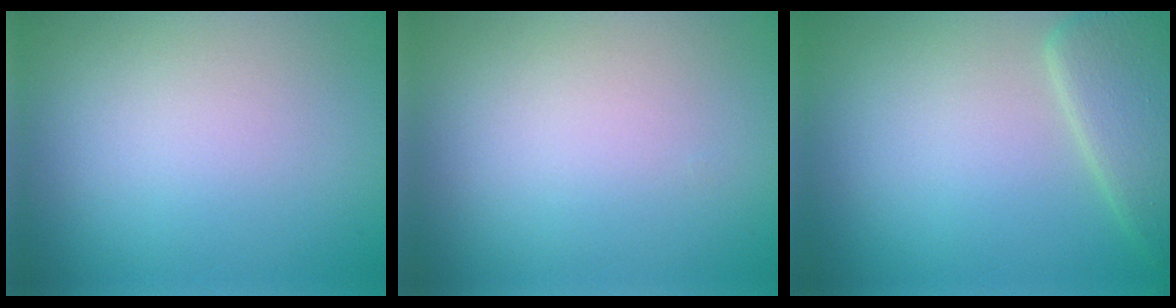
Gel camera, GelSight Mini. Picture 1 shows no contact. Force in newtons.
{"total": 0.0}
{"total": 4.4, "press": 4.4, "slide": 0.3}